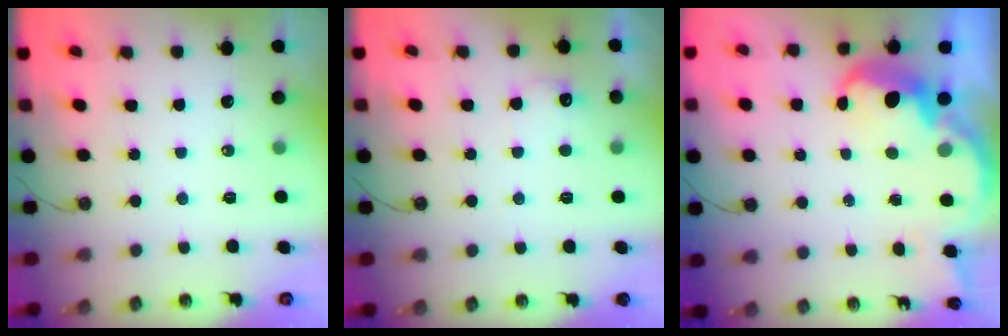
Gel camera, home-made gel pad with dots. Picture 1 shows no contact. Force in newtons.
{"total": 6.1, "press": 5.9, "slide": 1.3}
{"total": 7.0, "press": 7.0, "slide": 0.7}